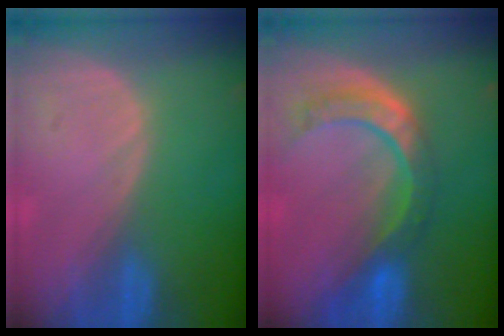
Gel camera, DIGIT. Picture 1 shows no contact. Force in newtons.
{"total": 8.7, "press": 7.3, "slide": 4.7}